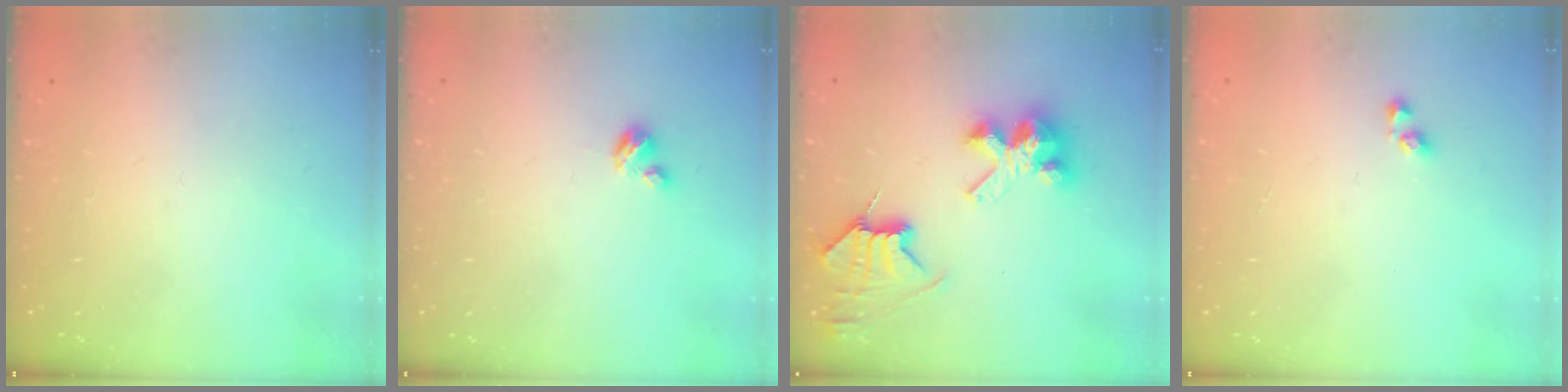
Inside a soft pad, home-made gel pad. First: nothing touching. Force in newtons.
{"total": 2.9, "press": 2.9, "slide": 0.3}
{"total": 8.6, "press": 8.5, "slide": 1.1}
{"total": 2.9, "press": 2.9, "slide": 0.2}